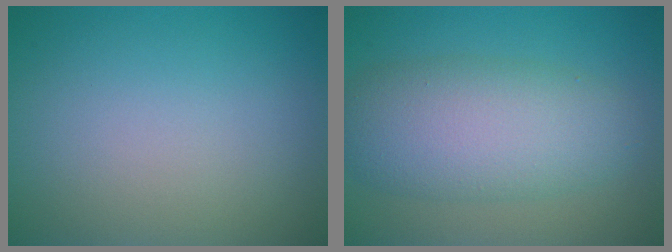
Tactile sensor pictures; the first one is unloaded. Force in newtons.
{"total": 7.2, "press": 7.2, "slide": 0.1}